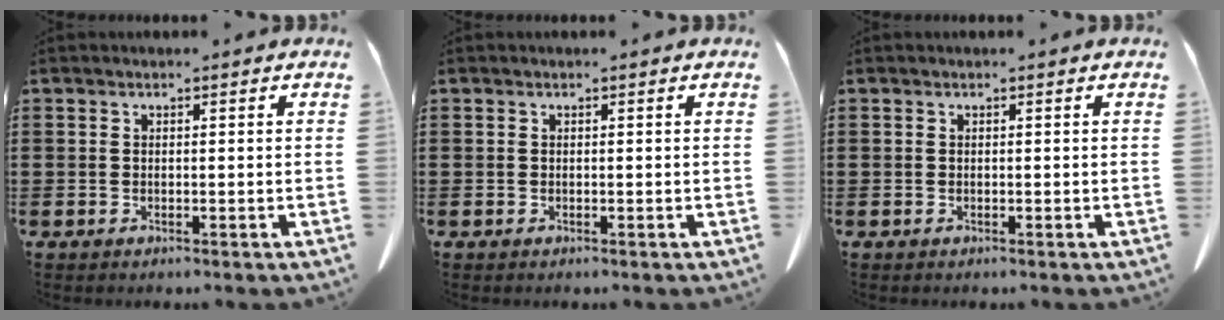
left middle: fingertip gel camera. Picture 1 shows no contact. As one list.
[{"total": 0.0}, {"total": 0.0}]